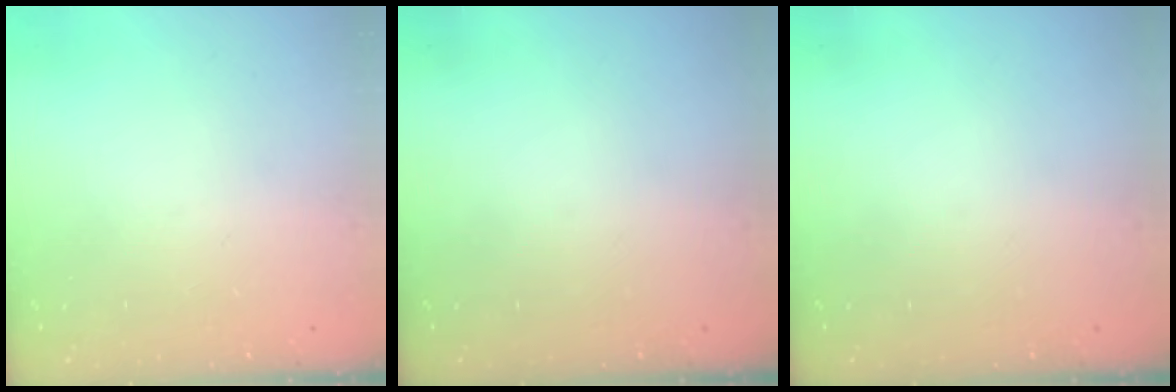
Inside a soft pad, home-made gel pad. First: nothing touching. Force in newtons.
{"total": 0.0}
{"total": 0.0}